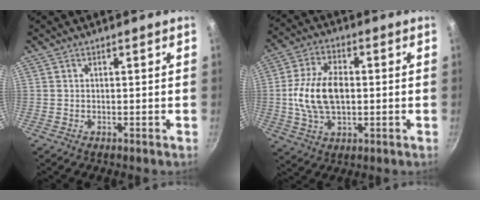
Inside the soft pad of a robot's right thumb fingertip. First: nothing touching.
{"total": 12.6, "force": [0.0, 7.6, 10.0], "torque": [-0.178, 0.016, -0.005]}